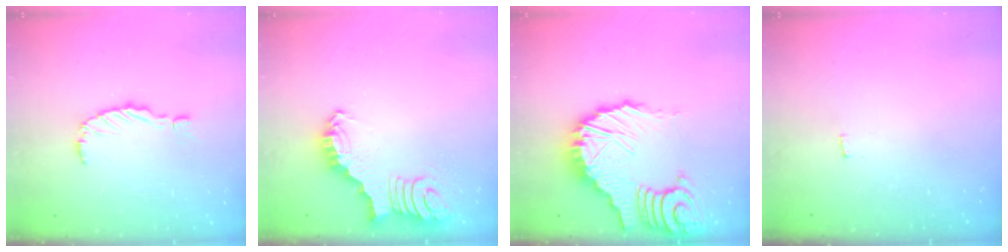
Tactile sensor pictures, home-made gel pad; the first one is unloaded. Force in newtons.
{"total": 2.5, "press": 2.5, "slide": 0.5}
{"total": 16.1, "press": 16.0, "slide": 1.8}
{"total": 1.4, "press": 1.3, "slide": 0.1}